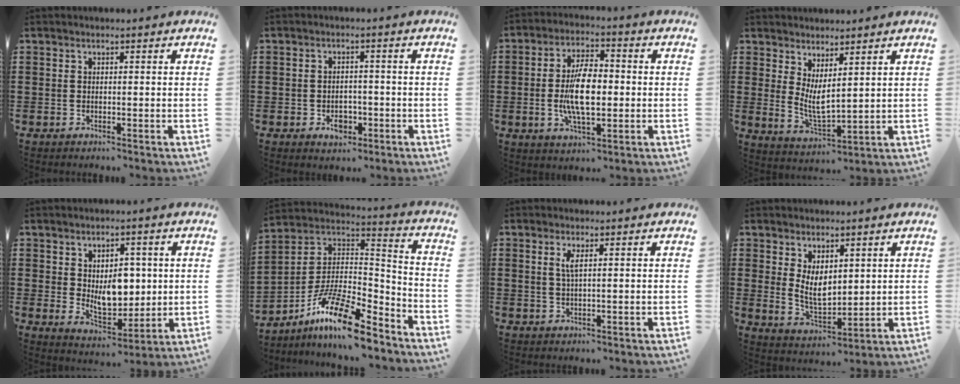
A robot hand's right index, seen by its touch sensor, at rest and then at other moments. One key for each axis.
{"total": 3.4, "fx": -1.4, "fy": 2.2, "fz": 2.2, "tx": -0.033, "ty": 0.000, "tz": -0.028}
{"total": 9.5, "fx": -0.7, "fy": 4.1, "fz": 8.6, "tx": -0.170, "ty": -0.002, "tz": -0.019}
{"total": 4.3, "fx": 1.6, "fy": 1.5, "fz": 3.8, "tx": -0.075, "ty": -0.006, "tz": 0.032}
{"total": 7.7, "fx": 1.3, "fy": 5.4, "fz": 5.4, "tx": -0.072, "ty": -0.001, "tz": 0.019}
{"total": 13.7, "fx": -9.8, "fy": 3.0, "fz": 9.1, "tx": -0.175, "ty": 0.020, "tz": -0.184}
{"total": 2.1, "fx": 0.7, "fy": 0.3, "fz": 1.9, "tx": -0.040, "ty": 0.002, "tz": 0.011}
{"total": 5.4, "fx": 1.8, "fy": 3.1, "fz": 4.0, "tx": -0.076, "ty": 0.000, "tz": 0.034}